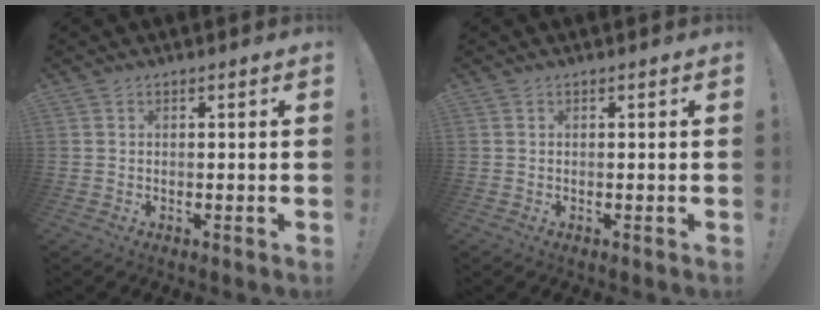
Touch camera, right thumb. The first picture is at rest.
{"total": 0.0}